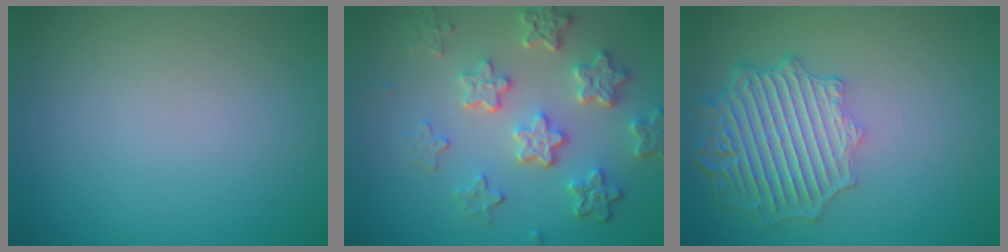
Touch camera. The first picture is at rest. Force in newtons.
{"total": 6.0, "press": 4.5, "slide": 4.0}
{"total": 6.5, "press": 4.9, "slide": 4.1}